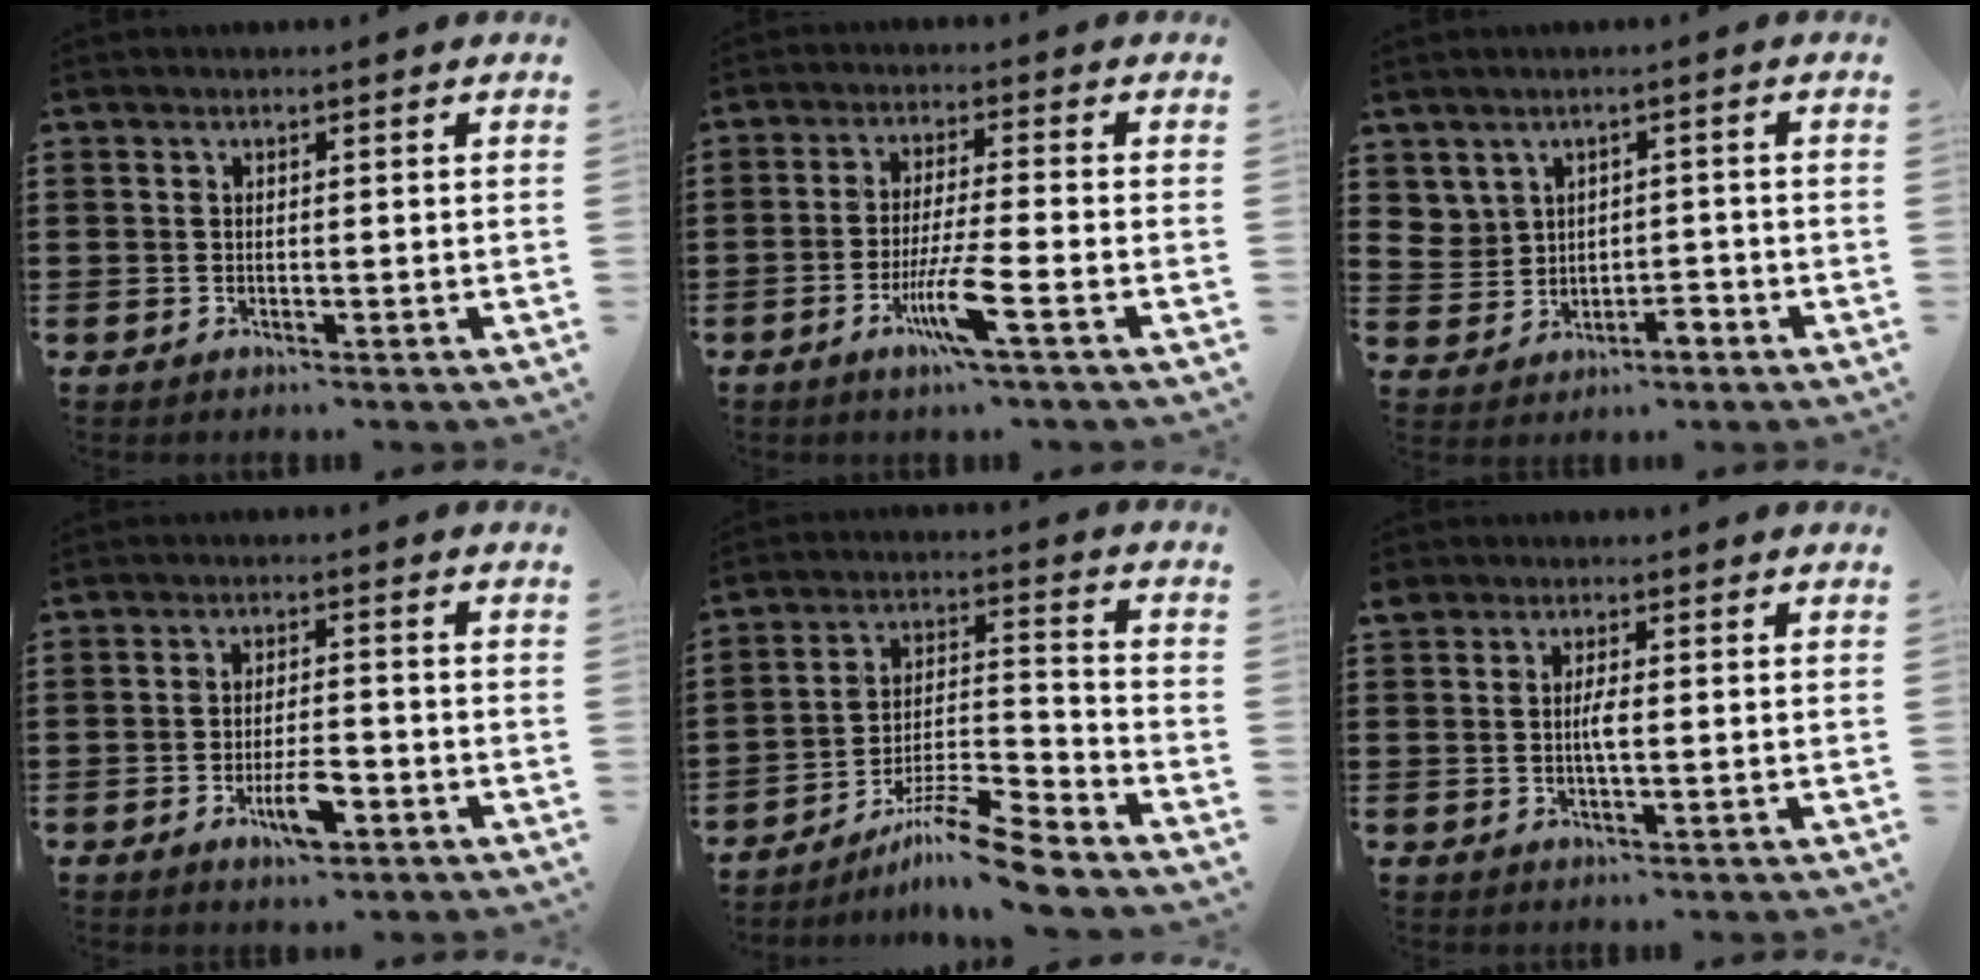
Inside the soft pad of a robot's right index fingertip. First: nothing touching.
{"total": 7.2, "force": [-3.3, 0.2, 6.4], "torque": [-0.129, -0.014, -0.064]}
{"total": 2.7, "force": [0.3, 2.5, 1.0], "torque": [-0.039, -0.002, 0.001]}
{"total": 5.5, "force": [-2.5, 1.6, 4.6], "torque": [-0.087, 0.000, -0.045]}
{"total": 10.4, "force": [-8.8, 0.5, 5.6], "torque": [-0.082, 0.022, -0.164]}
{"total": 2.1, "force": [0.0, 0.6, 2.0], "torque": [-0.039, 0.001, -0.001]}